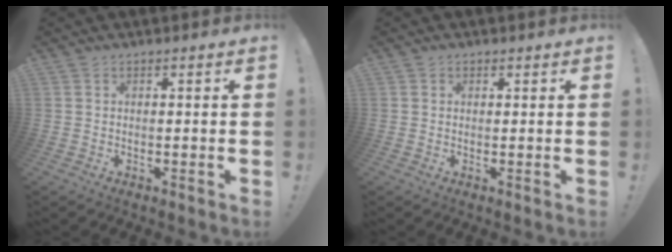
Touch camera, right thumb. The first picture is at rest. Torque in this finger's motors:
{"motor_torque": [-0.03, -0.16, -0.13, -0.18, -0.04]}